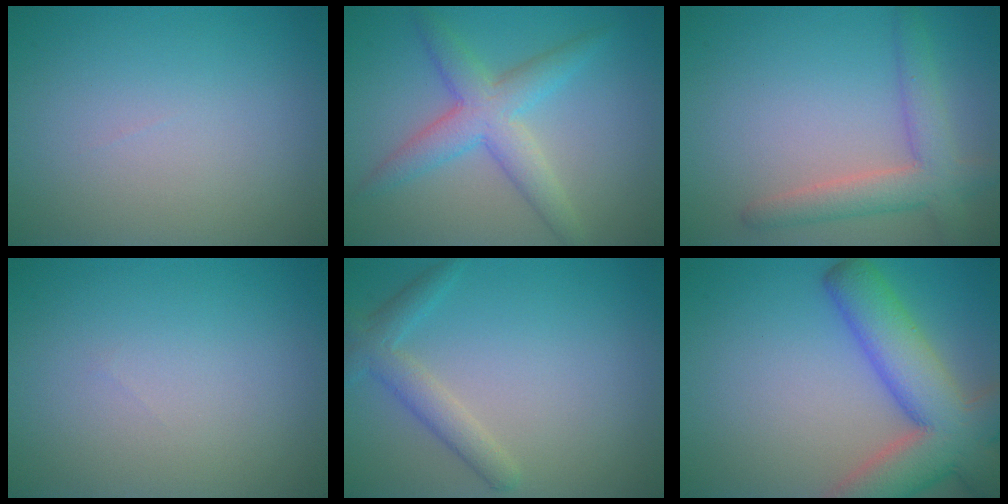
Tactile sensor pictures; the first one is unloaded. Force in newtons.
{"total": 4.5, "press": 4.5, "slide": 0.1}
{"total": 4.0, "press": 4.0, "slide": 0.3}
{"total": 0.0}
{"total": 2.6, "press": 2.6, "slide": 0.1}
{"total": 9.6, "press": 9.5, "slide": 0.6}